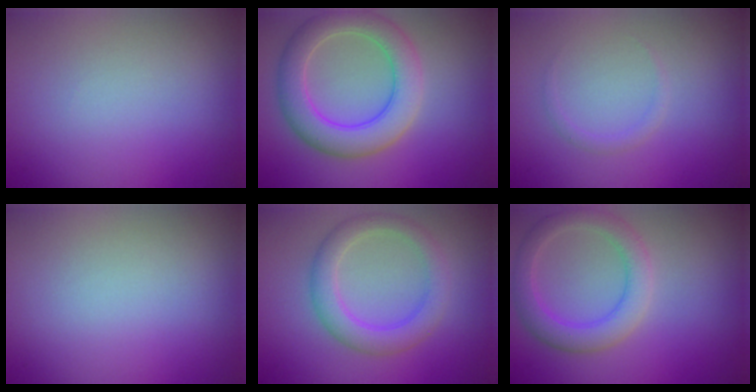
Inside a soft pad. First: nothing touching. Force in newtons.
{"total": 5.9, "press": 5.9, "slide": 0.4}
{"total": 0.8, "press": 0.8, "slide": 0.0}
{"total": 0.0}
{"total": 3.7, "press": 3.7, "slide": 0.0}
{"total": 3.9, "press": 3.8, "slide": 0.2}